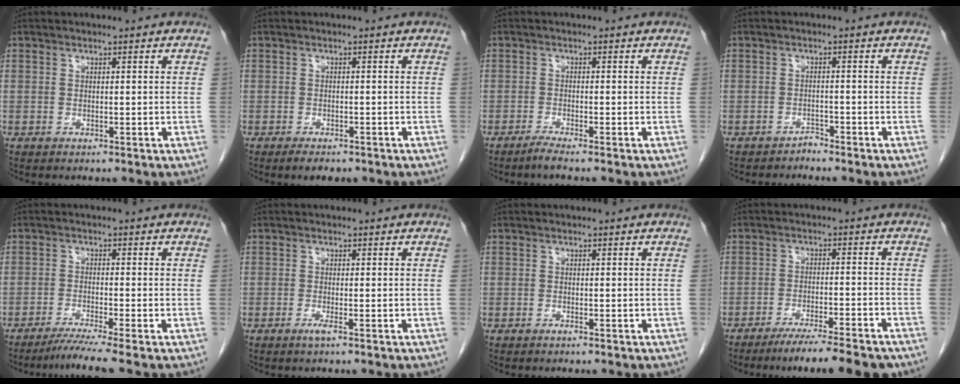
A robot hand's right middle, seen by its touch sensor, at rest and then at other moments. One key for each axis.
{"total": 2.5, "fx": -1.8, "fy": 1.0, "fz": 1.4, "tx": -0.023, "ty": -0.003, "tz": -0.022}
{"total": 1.8, "fx": -1.5, "fy": -0.4, "fz": 0.9, "tx": -0.025, "ty": -0.003, "tz": -0.033}
{"total": 1.2, "fx": -1.2, "fy": 0.1, "fz": -0.1, "tx": 0.007, "ty": -0.001, "tz": -0.019}
{"total": 4.7, "fx": -3.7, "fy": -1.6, "fz": 2.3, "tx": -0.041, "ty": -0.018, "tz": -0.069}
{"total": 1.1, "fx": -0.6, "fy": -0.2, "fz": 0.9, "tx": -0.016, "ty": -0.001, "tz": -0.013}
{"total": 0.0}
{"total": 11.4, "fx": -9.7, "fy": 0.2, "fz": 6.0, "tx": -0.072, "ty": -0.014, "tz": -0.146}